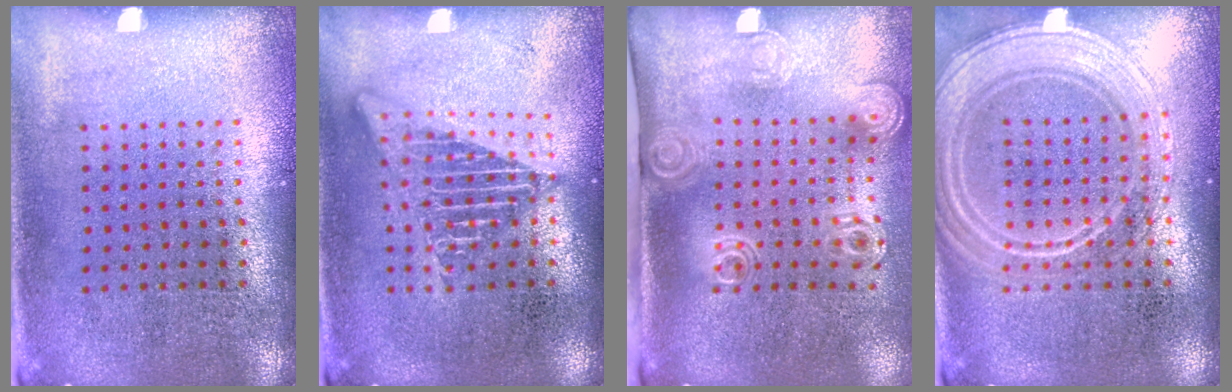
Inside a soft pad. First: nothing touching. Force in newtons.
{"total": 2.6, "press": 2.6, "slide": 0.3}
{"total": 2.1, "press": 1.4, "slide": 1.6}
{"total": 2.3, "press": 2.3, "slide": 0.4}